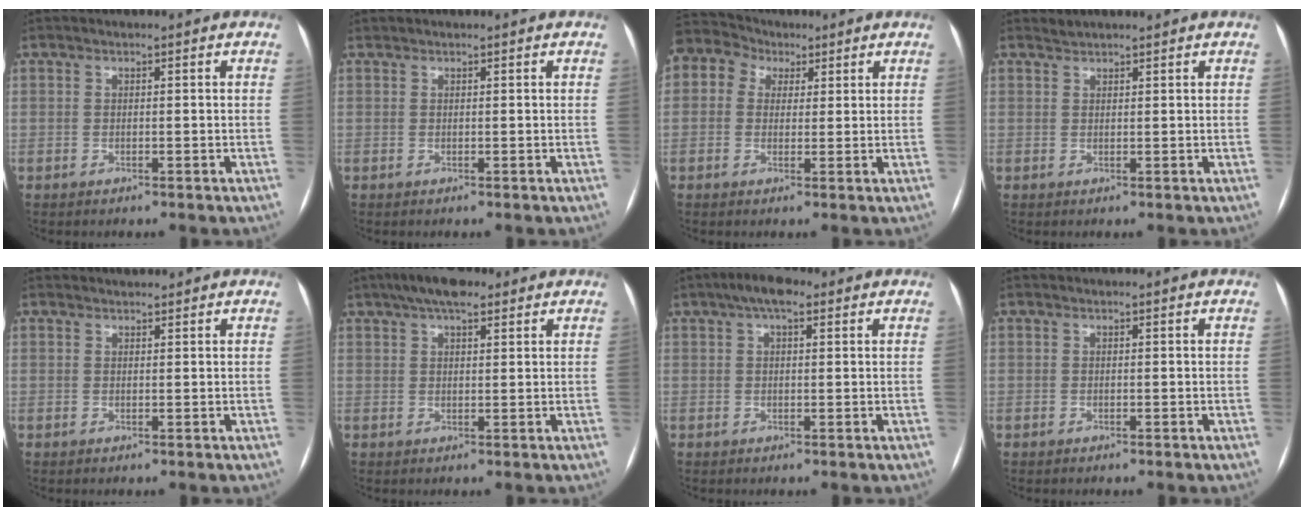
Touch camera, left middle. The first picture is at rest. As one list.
[{"total": 0.0}, {"total": 14.2, "force": [6.5, 11.2, 5.6], "torque": [-0.170, 0.080, 0.119]}, {"total": 1.3, "force": [1.3, -0.3, -0.2], "torque": [0.001, 0.010, 0.027]}, {"total": 1.1, "force": [1.1, -0.1, -0.2], "torque": [0.001, 0.005, 0.018]}, {"total": 7.0, "force": [4.9, 2.3, 4.5], "torque": [-0.078, 0.027, 0.079]}, {"total": 5.0, "force": [2.8, 1.8, 3.6], "torque": [-0.064, 0.023, 0.040]}, {"total": 0.0}]